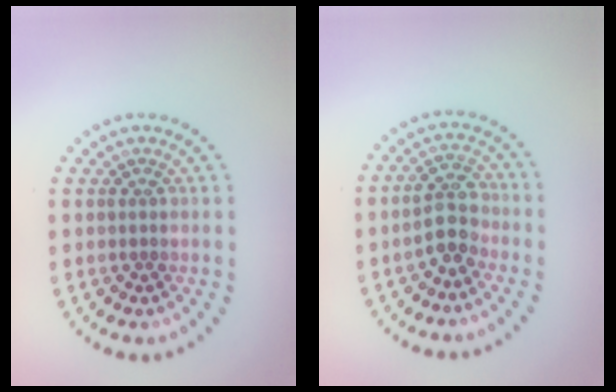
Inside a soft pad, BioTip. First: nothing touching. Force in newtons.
{"total": 3.0, "press": 2.8, "slide": 0.9}